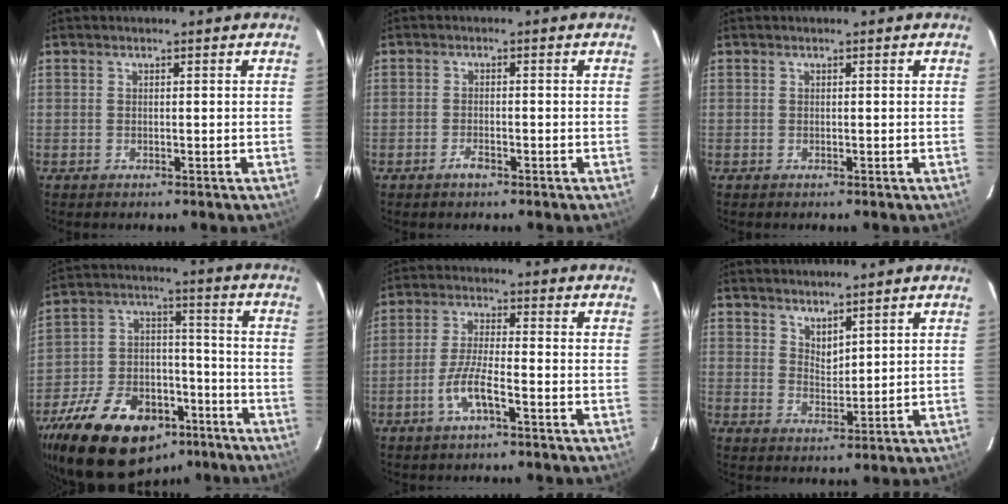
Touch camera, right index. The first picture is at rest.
{"total": 2.0, "force": [-1.4, 0.6, 1.3], "torque": [-0.028, 0.000, -0.027]}
{"total": 0.0}
{"total": 26.0, "force": [-16.8, 14.3, 13.9], "torque": [-0.297, 0.014, -0.251]}
{"total": 6.2, "force": [-3.3, 0.9, 5.1], "torque": [-0.107, -0.001, -0.064]}
{"total": 3.5, "force": [3.1, 1.2, 1.3], "torque": [-0.019, -0.003, 0.055]}